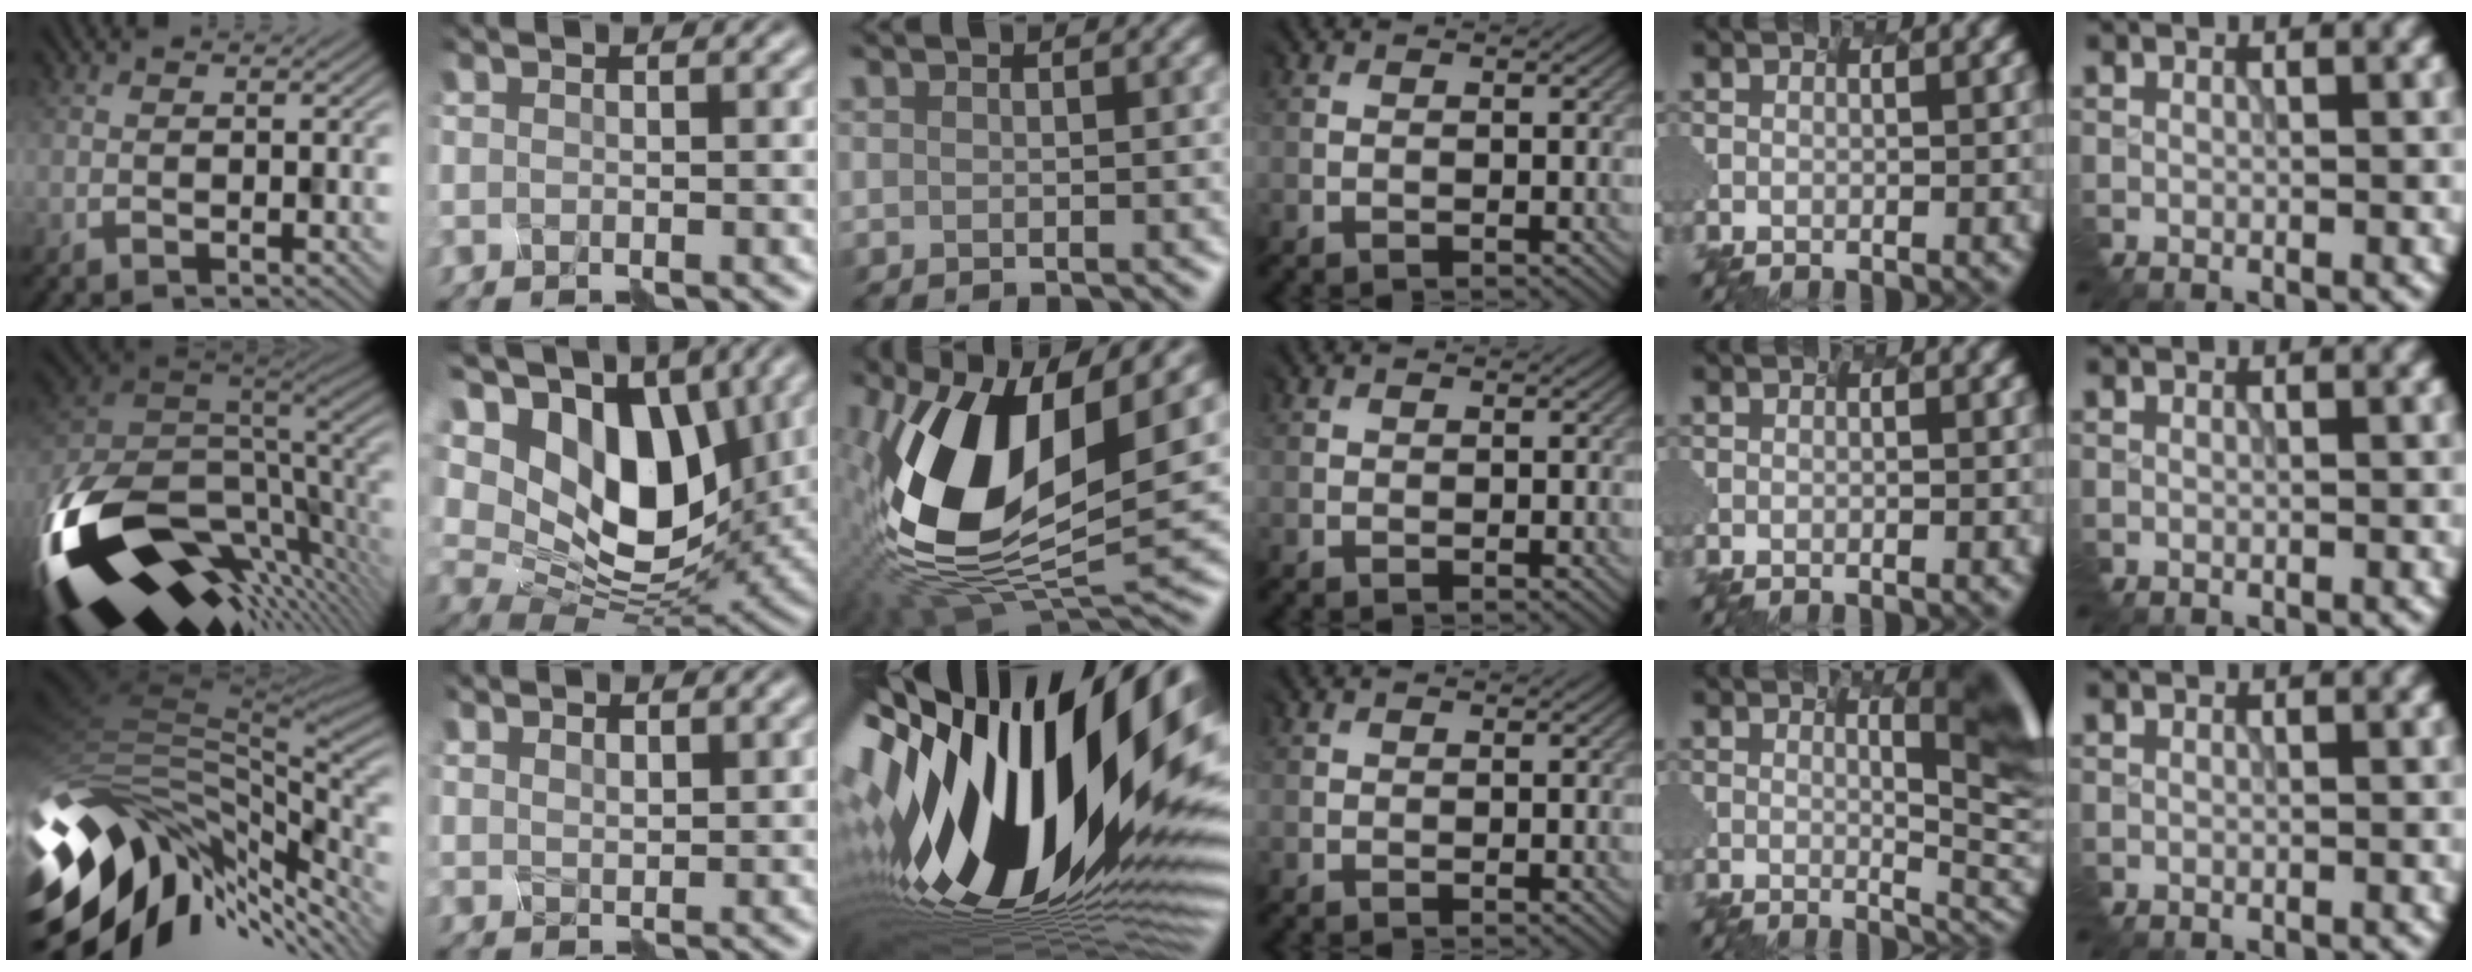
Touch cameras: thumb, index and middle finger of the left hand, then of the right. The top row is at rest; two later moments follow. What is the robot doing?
{"motion": "assemble", "object": "markers"}